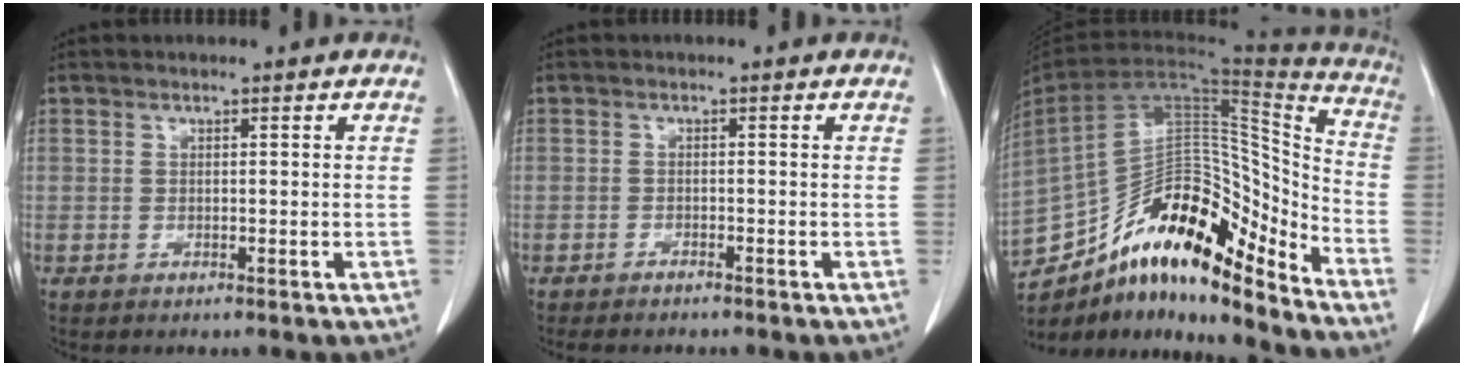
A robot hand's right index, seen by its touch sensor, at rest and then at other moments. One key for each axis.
{"total": 3.2, "fx": -2.9, "fy": 0.6, "fz": 1.2, "tx": -0.016, "ty": -0.004, "tz": -0.038}
{"total": 26.4, "fx": -18.7, "fy": 8.6, "fz": 16.5, "tx": -0.328, "ty": 0.014, "tz": -0.310}